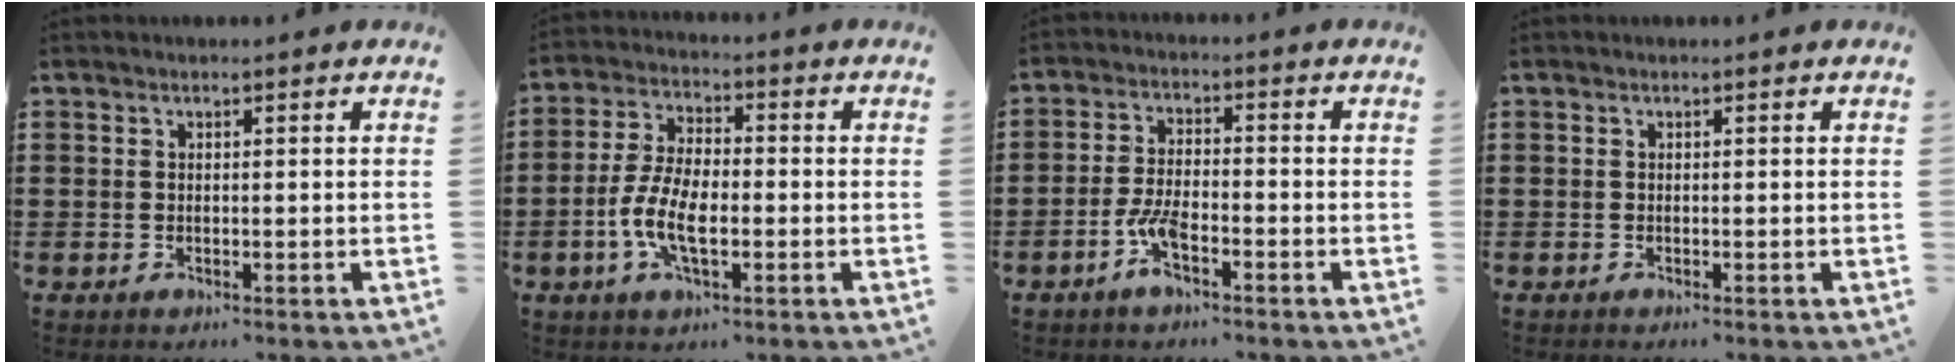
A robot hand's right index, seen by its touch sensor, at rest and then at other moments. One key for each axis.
{"total": 8.0, "fx": -2.4, "fy": 3.3, "fz": 6.9, "tx": -0.165, "ty": -0.011, "tz": -0.052}
{"total": 5.0, "fx": -2.8, "fy": 1.2, "fz": 4.0, "tx": -0.103, "ty": -0.008, "tz": -0.058}
{"total": 0.0}